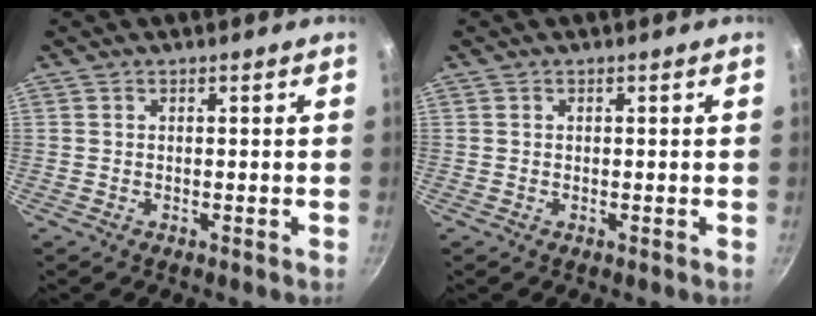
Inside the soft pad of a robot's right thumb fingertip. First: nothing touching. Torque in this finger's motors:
{"motor_torque": [-0.71, -0.23, 0.07, 0.02, -0.02]}